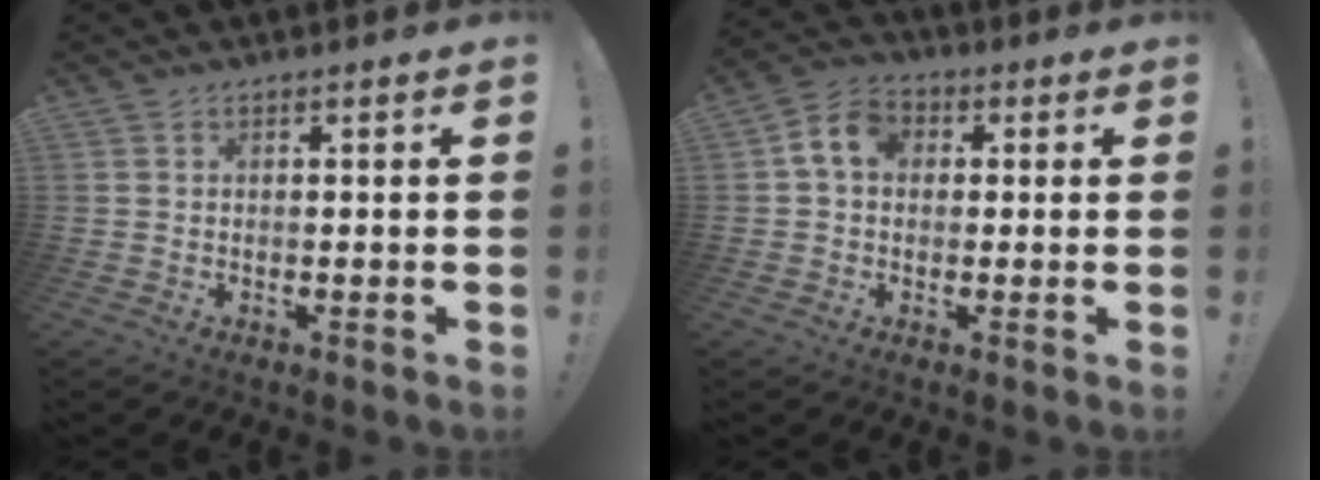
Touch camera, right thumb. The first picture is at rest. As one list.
[{"total": 8.1, "force": [1.4, 6.2, 5.1], "torque": [-0.088, 0.019, 0.033]}]